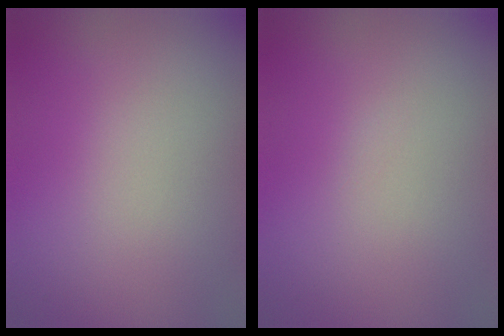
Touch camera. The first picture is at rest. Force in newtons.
{"total": 0.0}